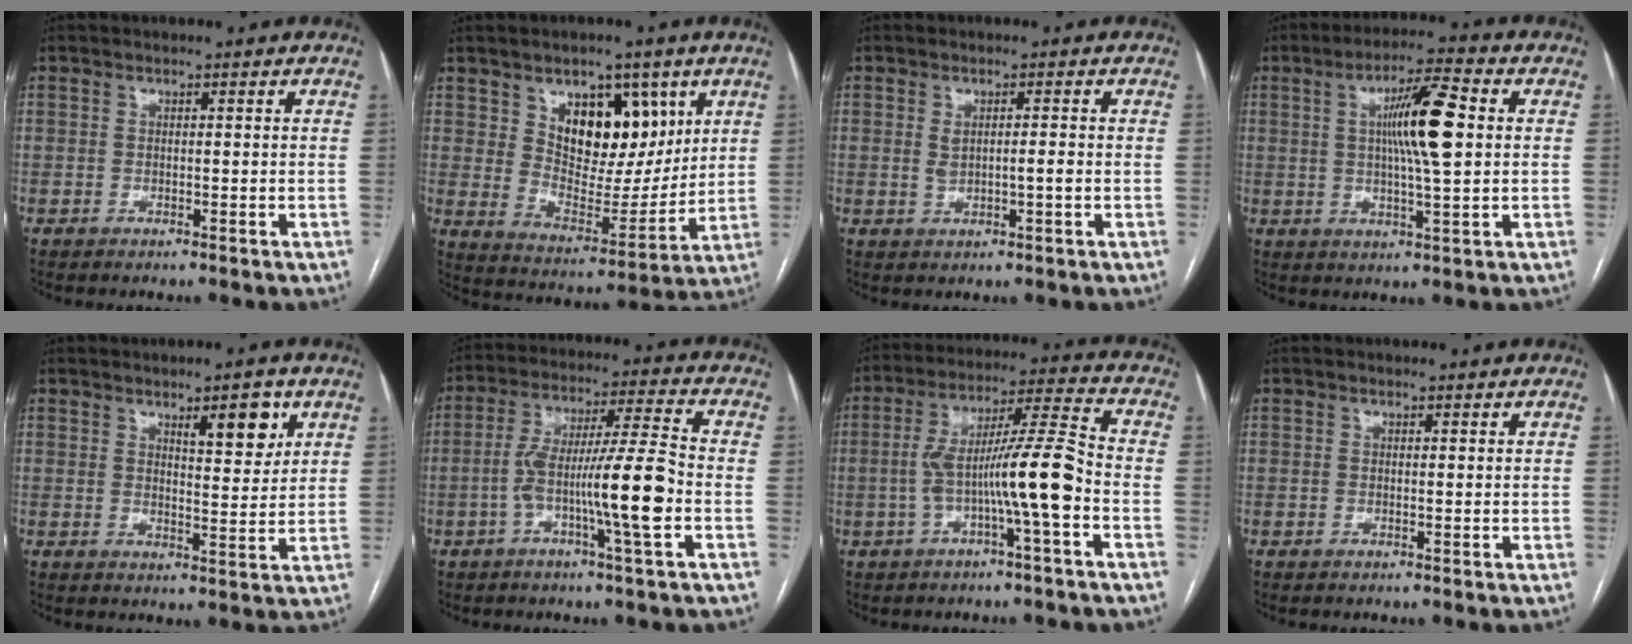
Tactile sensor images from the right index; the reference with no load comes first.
{"total": 12.8, "force": [5.8, 6.9, 9.1], "torque": [-0.137, 0.004, 0.110]}
{"total": 2.9, "force": [0.0, 0.8, 2.8], "torque": [-0.052, 0.002, 0.008]}
{"total": 10.7, "force": [1.8, 1.0, 10.5], "torque": [-0.182, 0.009, 0.030]}
{"total": 6.1, "force": [3.3, 1.5, 4.9], "torque": [-0.071, -0.005, 0.049]}
{"total": 12.4, "force": [-3.2, -0.3, 12.0], "torque": [-0.218, 0.007, -0.061]}
{"total": 11.6, "force": [-2.8, 0.1, 11.3], "torque": [-0.203, 0.024, -0.050]}
{"total": 0.0}